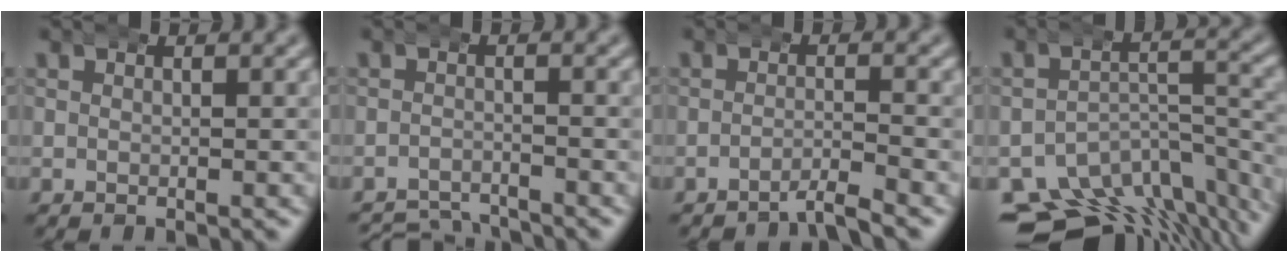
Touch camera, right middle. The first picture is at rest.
{"total": 4.5, "force": [-4.4, 1.1, 0.4], "torque": [0.003, -0.015, -0.075]}
{"total": 2.0, "force": [-1.7, -0.1, 1.0], "torque": [-0.012, 0.001, -0.038]}
{"total": 13.3, "force": [-9.2, 7.5, 5.9], "torque": [-0.071, -0.038, -0.137]}